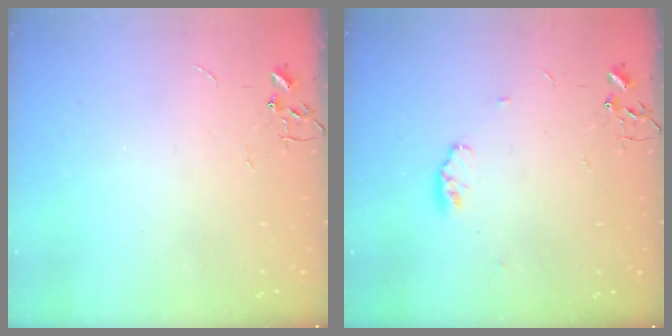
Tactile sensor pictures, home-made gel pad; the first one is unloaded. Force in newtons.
{"total": 4.5, "press": 4.4, "slide": 0.6}